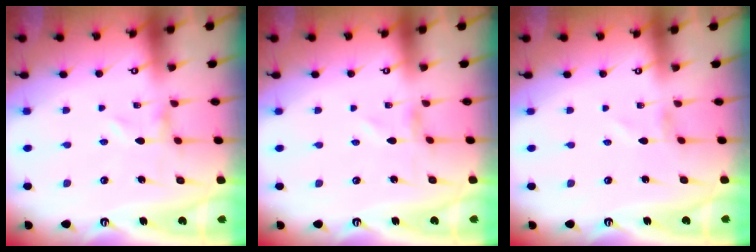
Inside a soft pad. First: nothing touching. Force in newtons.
{"total": 0.0}
{"total": 0.8, "press": 0.8, "slide": 0.1}